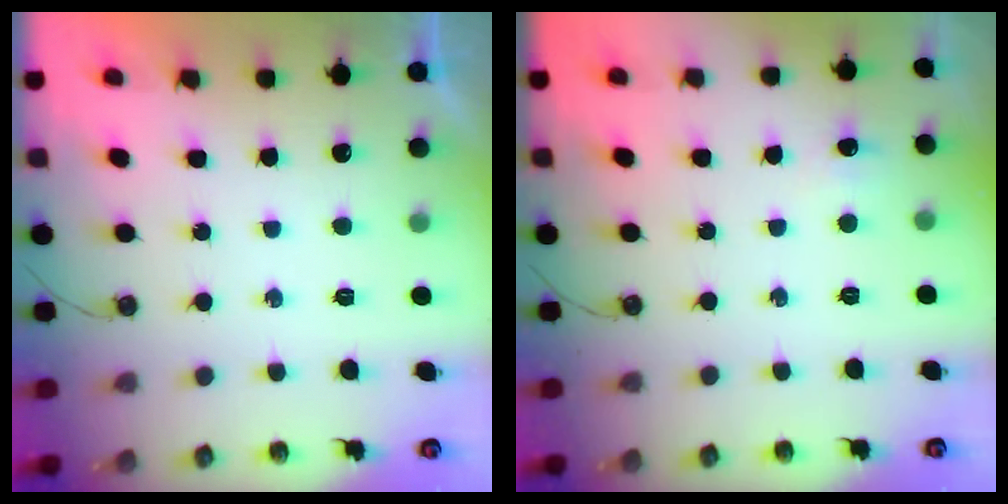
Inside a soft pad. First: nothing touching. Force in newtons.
{"total": 2.3, "press": 2.0, "slide": 1.0}